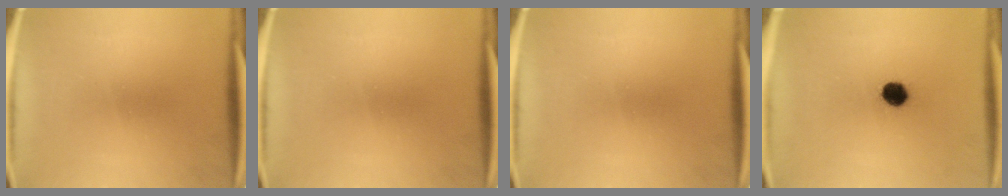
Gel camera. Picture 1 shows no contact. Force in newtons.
{"total": 0.0}
{"total": 0.0}
{"total": 5.3}